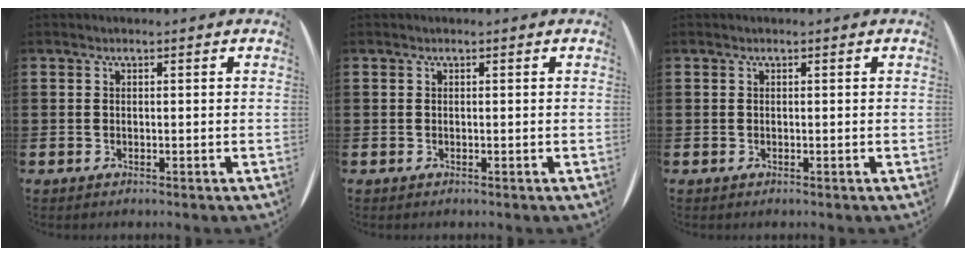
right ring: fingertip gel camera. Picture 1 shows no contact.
{"total": 0.0}
{"total": 0.0}